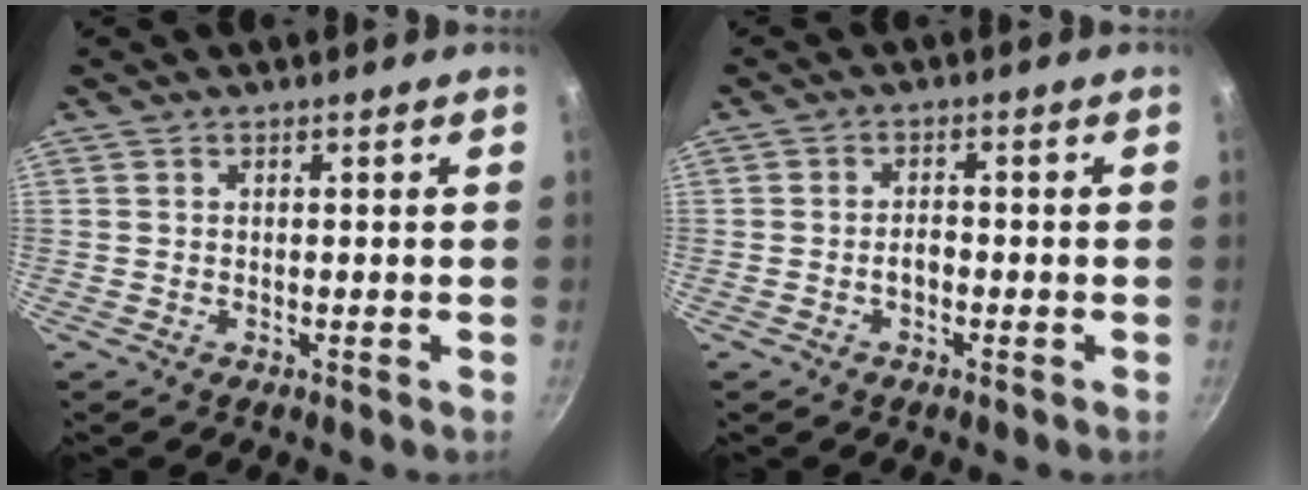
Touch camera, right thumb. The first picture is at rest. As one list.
[{"total": 2.2, "force": [-0.9, 1.3, 1.5], "torque": [-0.017, 0.016, -0.016]}]